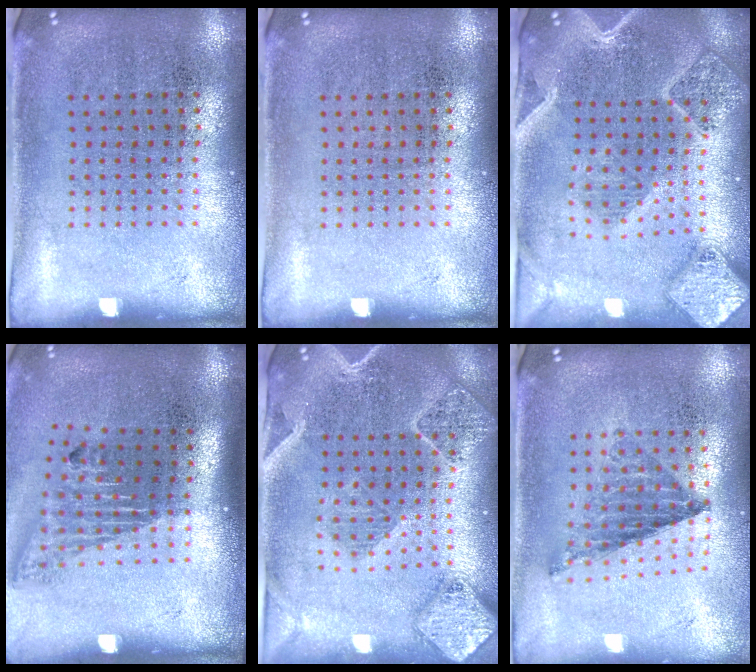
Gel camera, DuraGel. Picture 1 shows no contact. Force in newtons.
{"total": 0.0}
{"total": 2.8, "press": 2.4, "slide": 1.4}
{"total": 1.6, "press": 1.1, "slide": 1.1}
{"total": 2.4, "press": 2.2, "slide": 0.8}
{"total": 0.8, "press": 0.8, "slide": 0.1}